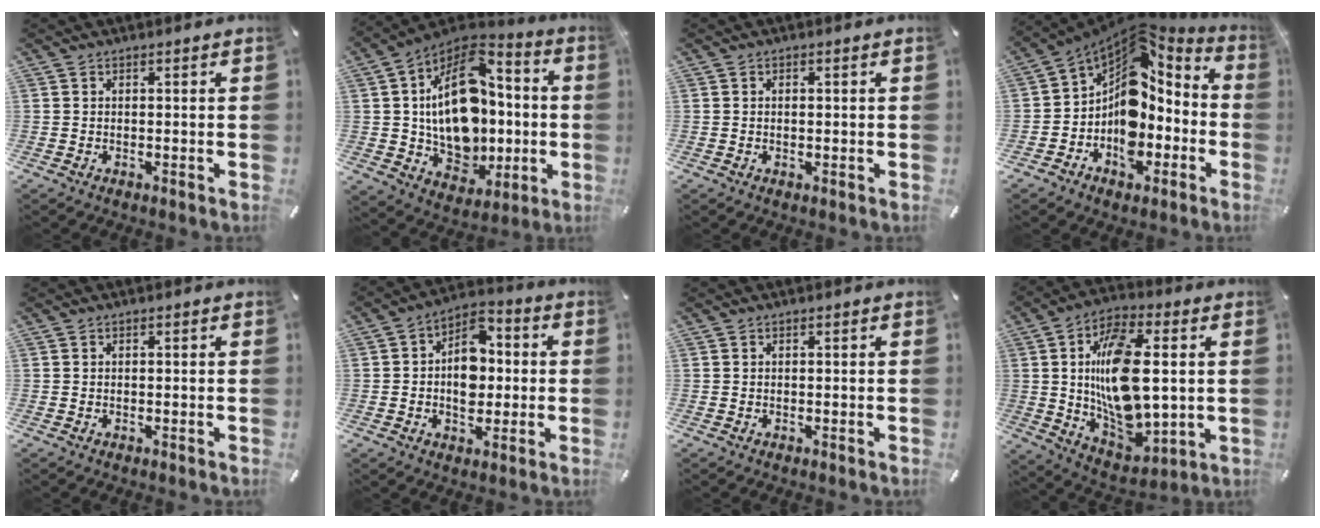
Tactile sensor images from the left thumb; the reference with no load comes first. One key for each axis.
{"total": 21.8, "fx": 1.3, "fy": 15.8, "fz": 15.0, "tx": -0.266, "ty": -0.010, "tz": 0.031}
{"total": 1.1, "fx": 0.0, "fy": 0.5, "fz": 0.9, "tx": -0.020, "ty": 0.002, "tz": -0.002}
{"total": 12.7, "fx": 0.0, "fy": 10.4, "fz": 7.3, "tx": -0.112, "ty": -0.032, "tz": 0.003}
{"total": 0.0}
{"total": 10.2, "fx": -0.4, "fy": 7.5, "fz": 6.9, "tx": -0.104, "ty": 0.007, "tz": -0.007}
{"total": 0.0}
{"total": 19.1, "fx": 2.6, "fy": 10.5, "fz": 15.7, "tx": -0.305, "ty": -0.006, "tz": 0.044}